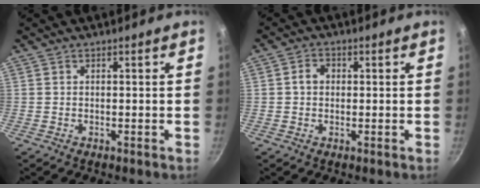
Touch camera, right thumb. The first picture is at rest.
{"total": 2.7, "force": [0.1, 2.2, 1.6], "torque": [-0.022, 0.009, -0.001]}